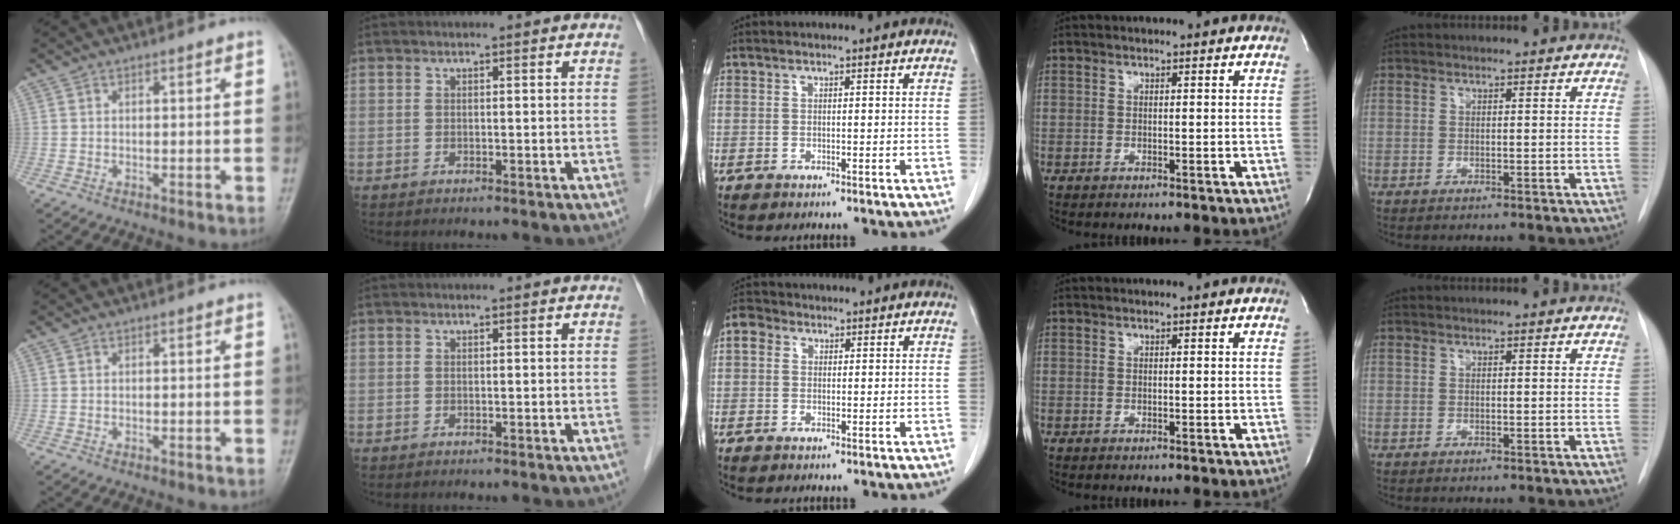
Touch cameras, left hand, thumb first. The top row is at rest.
{"middle": {"total": 2.4, "force": [0.7, 2.0, 1.0], "torque": [-0.020, 0.014, 0.009]}}